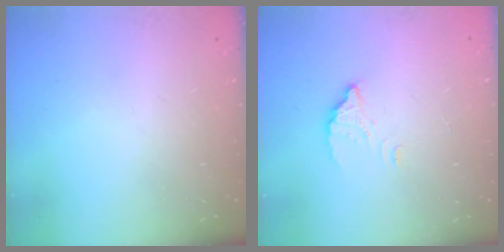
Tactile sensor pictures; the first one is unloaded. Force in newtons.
{"total": 2.8, "press": 2.8, "slide": 0.3}